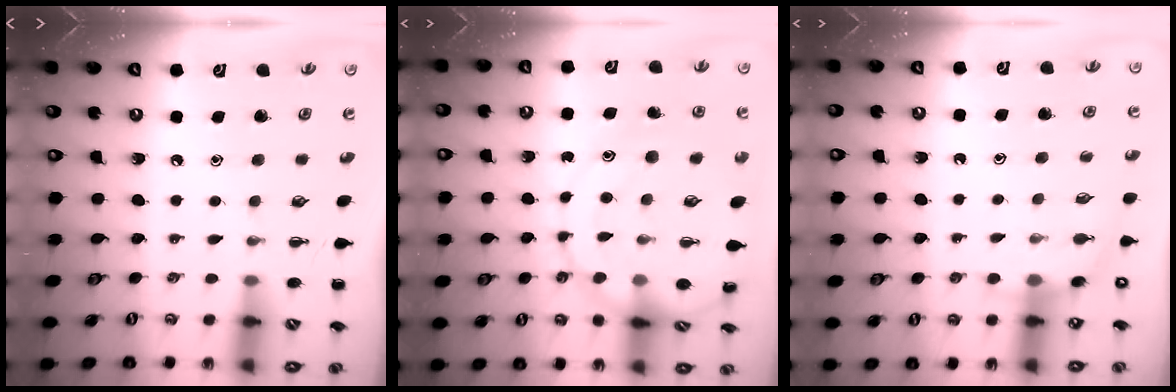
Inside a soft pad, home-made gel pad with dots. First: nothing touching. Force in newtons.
{"total": 13.2, "press": 13.2, "slide": 0.8}
{"total": 4.8, "press": 4.6, "slide": 1.2}